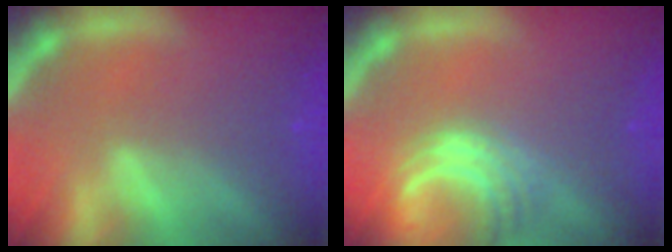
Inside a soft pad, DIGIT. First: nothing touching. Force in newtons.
{"total": 5.1}